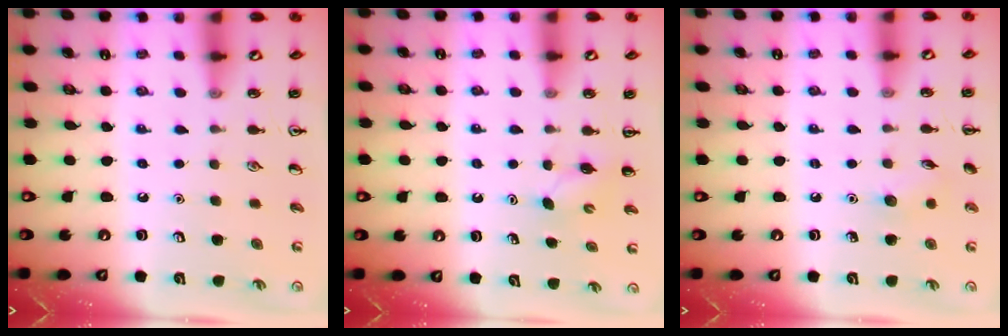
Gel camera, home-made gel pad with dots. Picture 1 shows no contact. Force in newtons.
{"total": 2.3, "press": 2.2, "slide": 0.7}
{"total": 5.7, "press": 5.5, "slide": 1.3}